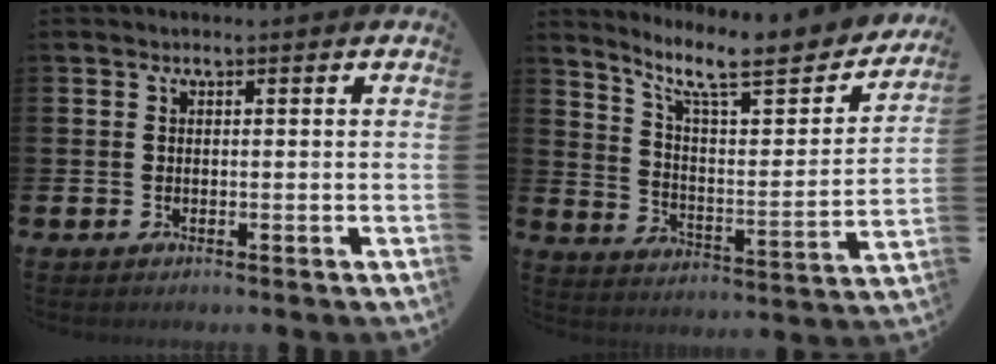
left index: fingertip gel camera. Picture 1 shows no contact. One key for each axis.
{"total": 10.3, "fx": 8.5, "fy": 2.2, "fz": 5.3, "tx": -0.117, "ty": -0.062, "tz": 0.137}